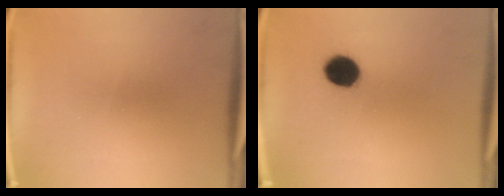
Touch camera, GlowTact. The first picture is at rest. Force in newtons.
{"total": 7.9}